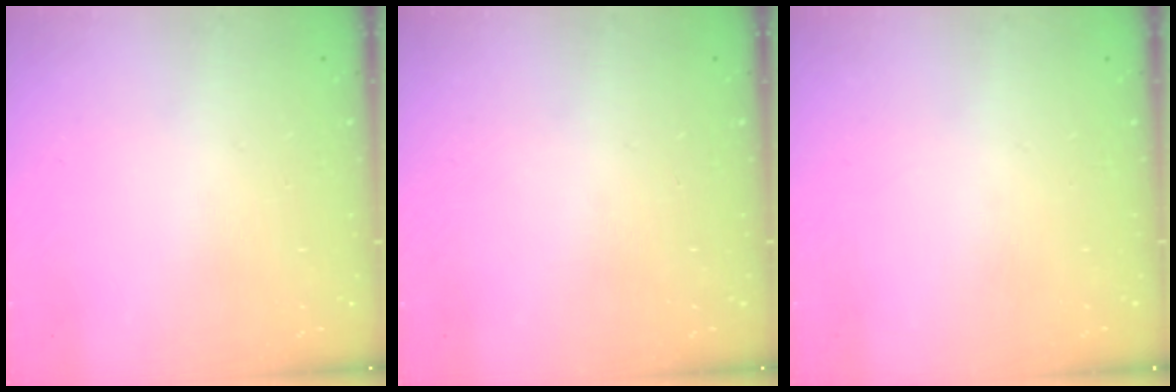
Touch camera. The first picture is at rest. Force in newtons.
{"total": 0.0}
{"total": 0.0}